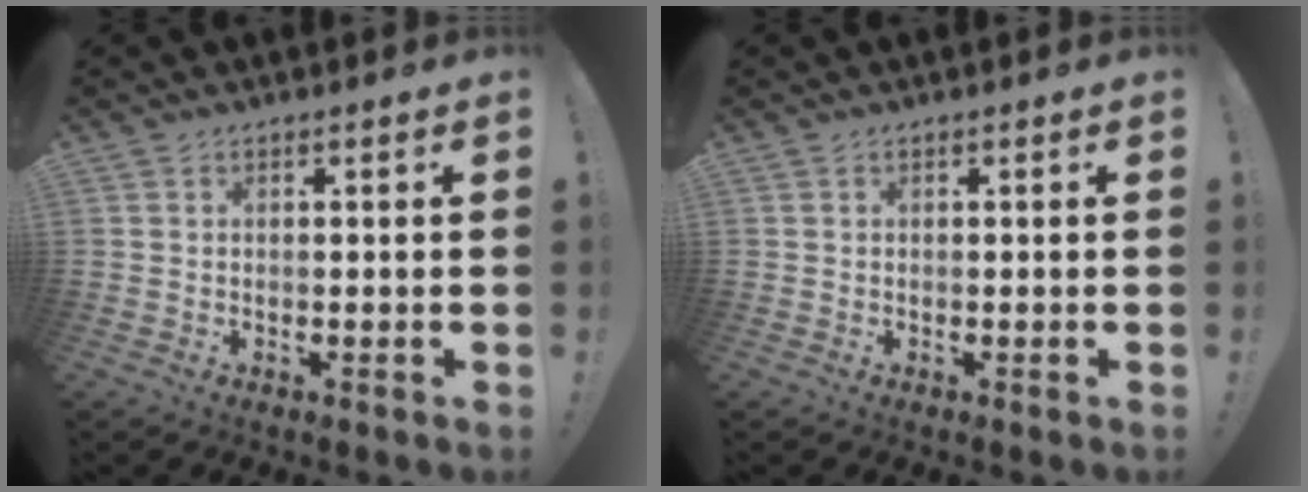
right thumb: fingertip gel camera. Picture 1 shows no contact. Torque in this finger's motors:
{"motor_torque": [0.00, 0.00, 0.05, -0.02, 0.00]}